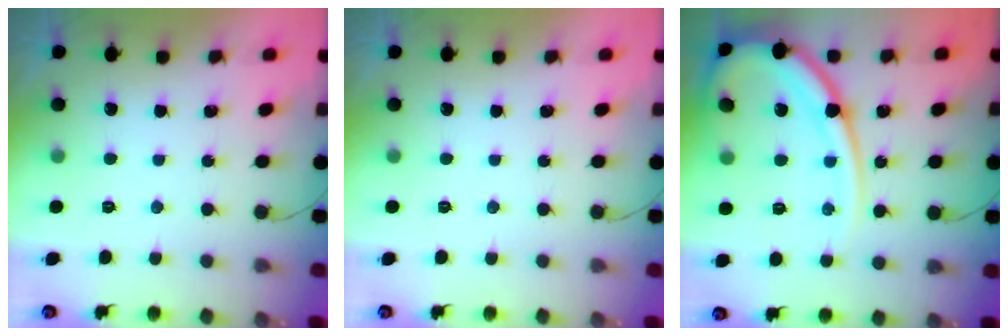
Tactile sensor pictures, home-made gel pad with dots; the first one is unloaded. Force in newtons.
{"total": 0.0}
{"total": 17.4, "press": 17.3, "slide": 1.7}